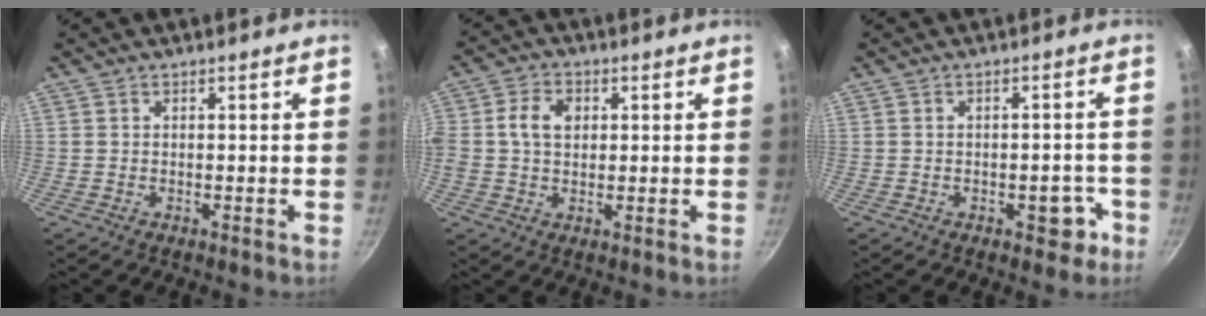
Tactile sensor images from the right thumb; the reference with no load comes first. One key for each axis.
{"total": 6.6, "fx": 1.0, "fy": 4.8, "fz": 4.4, "tx": -0.073, "ty": 0.010, "tz": 0.010}
{"total": 4.6, "fx": -2.1, "fy": 2.6, "fz": 3.2, "tx": -0.015, "ty": 0.018, "tz": -0.023}